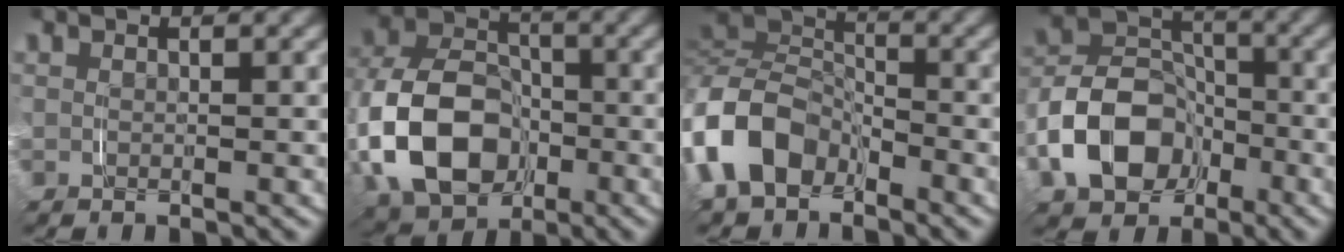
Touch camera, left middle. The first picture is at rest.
{"total": 11.6, "force": [-2.3, 8.9, 7.1], "torque": [-0.158, -0.028, -0.036]}
{"total": 8.3, "force": [-3.0, 6.5, 4.2], "torque": [-0.124, -0.008, -0.059]}
{"total": 8.4, "force": [-2.9, 6.7, 4.1], "torque": [-0.076, -0.015, -0.052]}